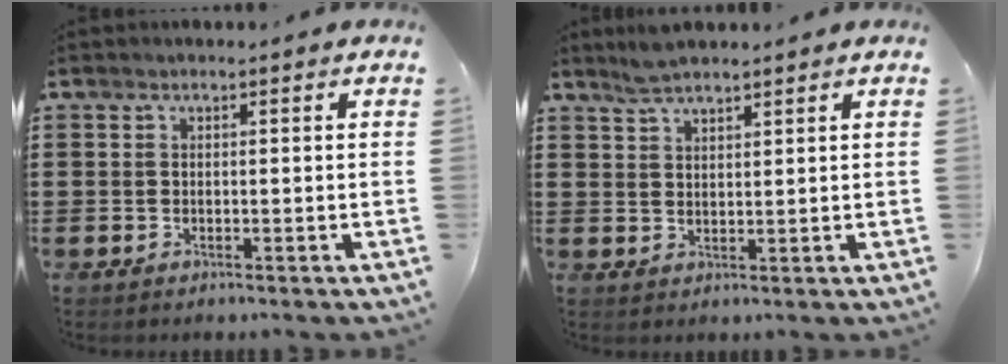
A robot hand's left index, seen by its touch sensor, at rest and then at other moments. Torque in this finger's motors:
{"motor_torque": [0.24, 0.49, -0.02, -0.09]}